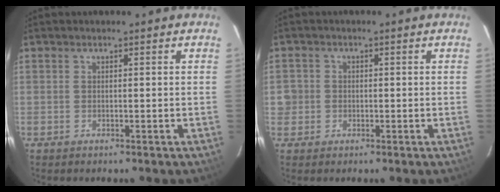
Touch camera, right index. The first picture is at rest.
{"total": 3.3, "force": [-0.7, 3.2, 0.6], "torque": [-0.010, 0.009, -0.012]}